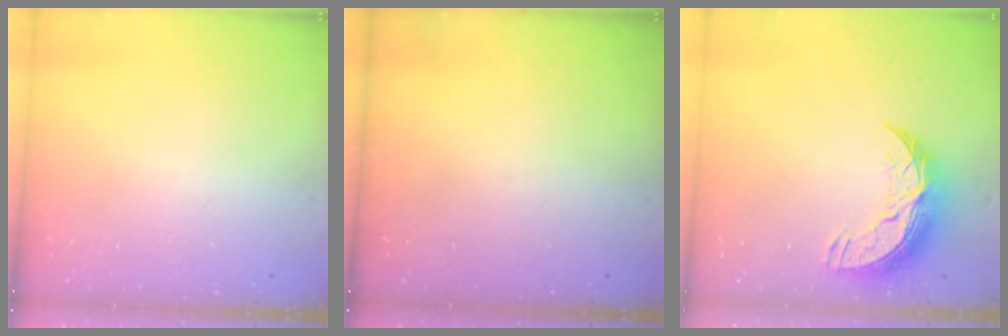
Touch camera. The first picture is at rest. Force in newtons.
{"total": 0.0}
{"total": 11.2, "press": 11.2, "slide": 0.7}